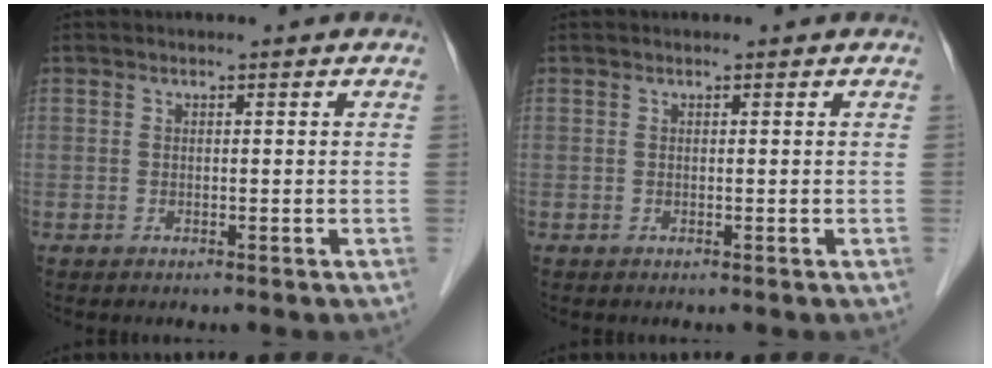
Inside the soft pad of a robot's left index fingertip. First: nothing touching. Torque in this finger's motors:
{"motor_torque": [0.03, 0.01, 0.00, 0.00]}